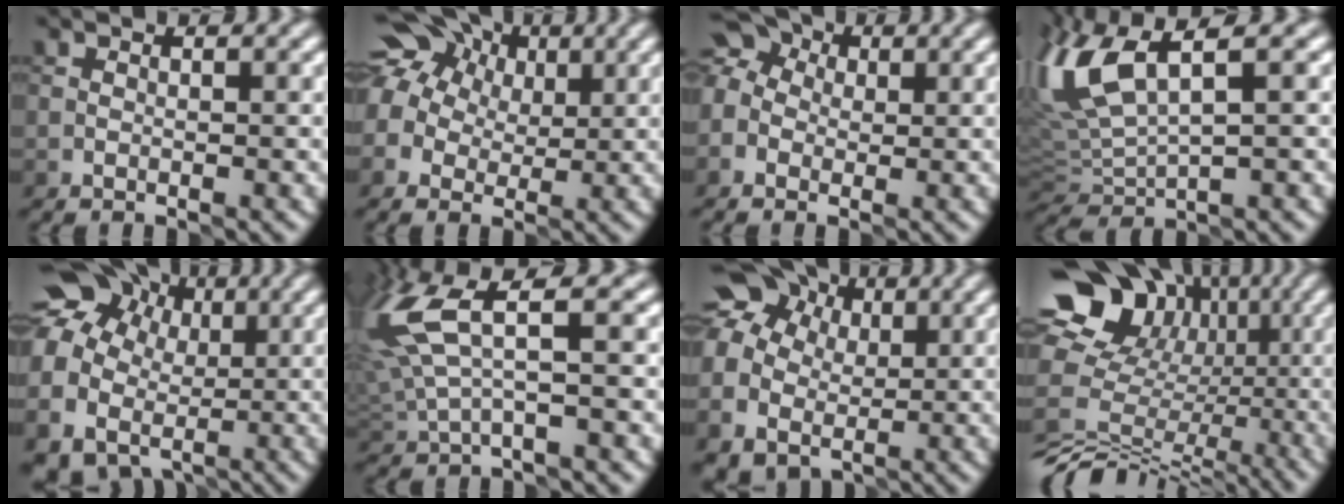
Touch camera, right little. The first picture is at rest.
{"total": 12.4, "force": [4.9, 9.7, 6.0], "torque": [-0.117, 0.038, 0.066]}
{"total": 7.2, "force": [1.3, 5.8, 4.0], "torque": [-0.074, 0.036, -0.018]}
{"total": 8.2, "force": [3.6, 2.8, 6.8], "torque": [-0.161, 0.021, 0.071]}
{"total": 16.1, "force": [2.0, 14.3, 7.2], "torque": [-0.167, 0.024, 0.028]}
{"total": 7.6, "force": [2.7, 2.5, 6.7], "torque": [-0.167, 0.013, 0.054]}
{"total": 13.4, "force": [2.3, 11.7, 6.2], "torque": [-0.139, 0.019, 0.024]}
{"total": 15.1, "force": [0.7, 12.5, 8.5], "torque": [-0.154, 0.042, 0.035]}